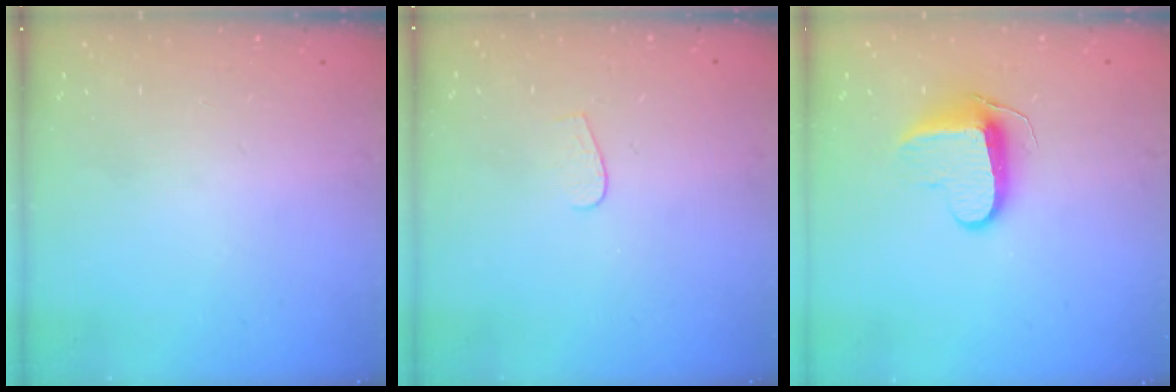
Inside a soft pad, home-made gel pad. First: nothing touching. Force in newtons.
{"total": 4.0, "press": 4.0, "slide": 0.4}
{"total": 9.4, "press": 9.4, "slide": 0.2}